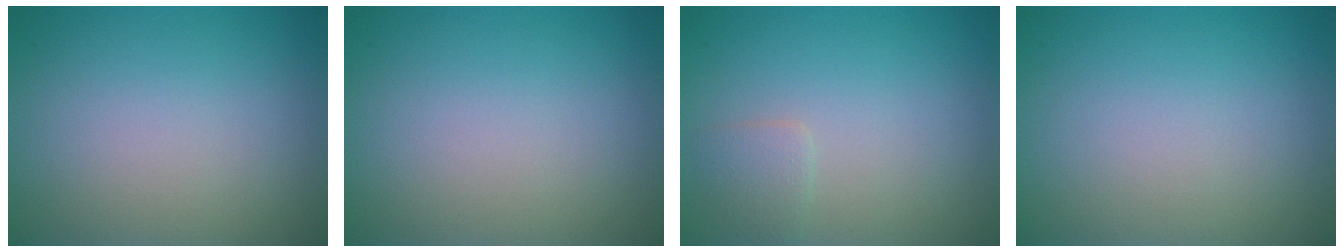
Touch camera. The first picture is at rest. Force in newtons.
{"total": 0.0}
{"total": 1.3, "press": 1.3, "slide": 0.0}
{"total": 0.0}